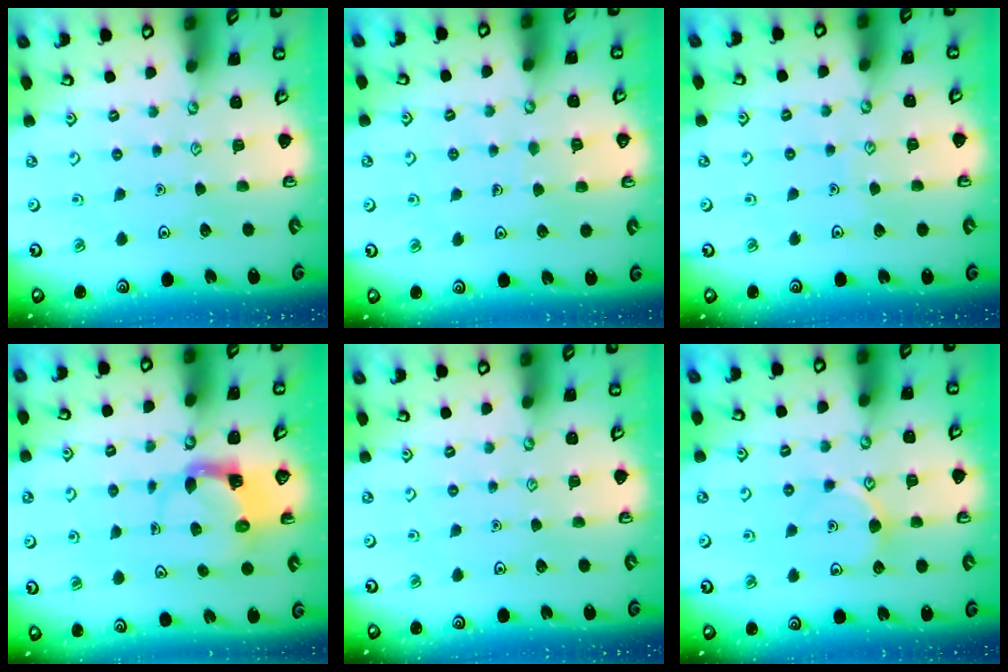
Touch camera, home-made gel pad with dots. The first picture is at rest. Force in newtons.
{"total": 4.4, "press": 4.4, "slide": 0.2}
{"total": 3.4, "press": 3.4, "slide": 0.3}
{"total": 3.9, "press": 3.8, "slide": 0.6}
{"total": 0.0}
{"total": 5.1, "press": 5.1, "slide": 0.8}